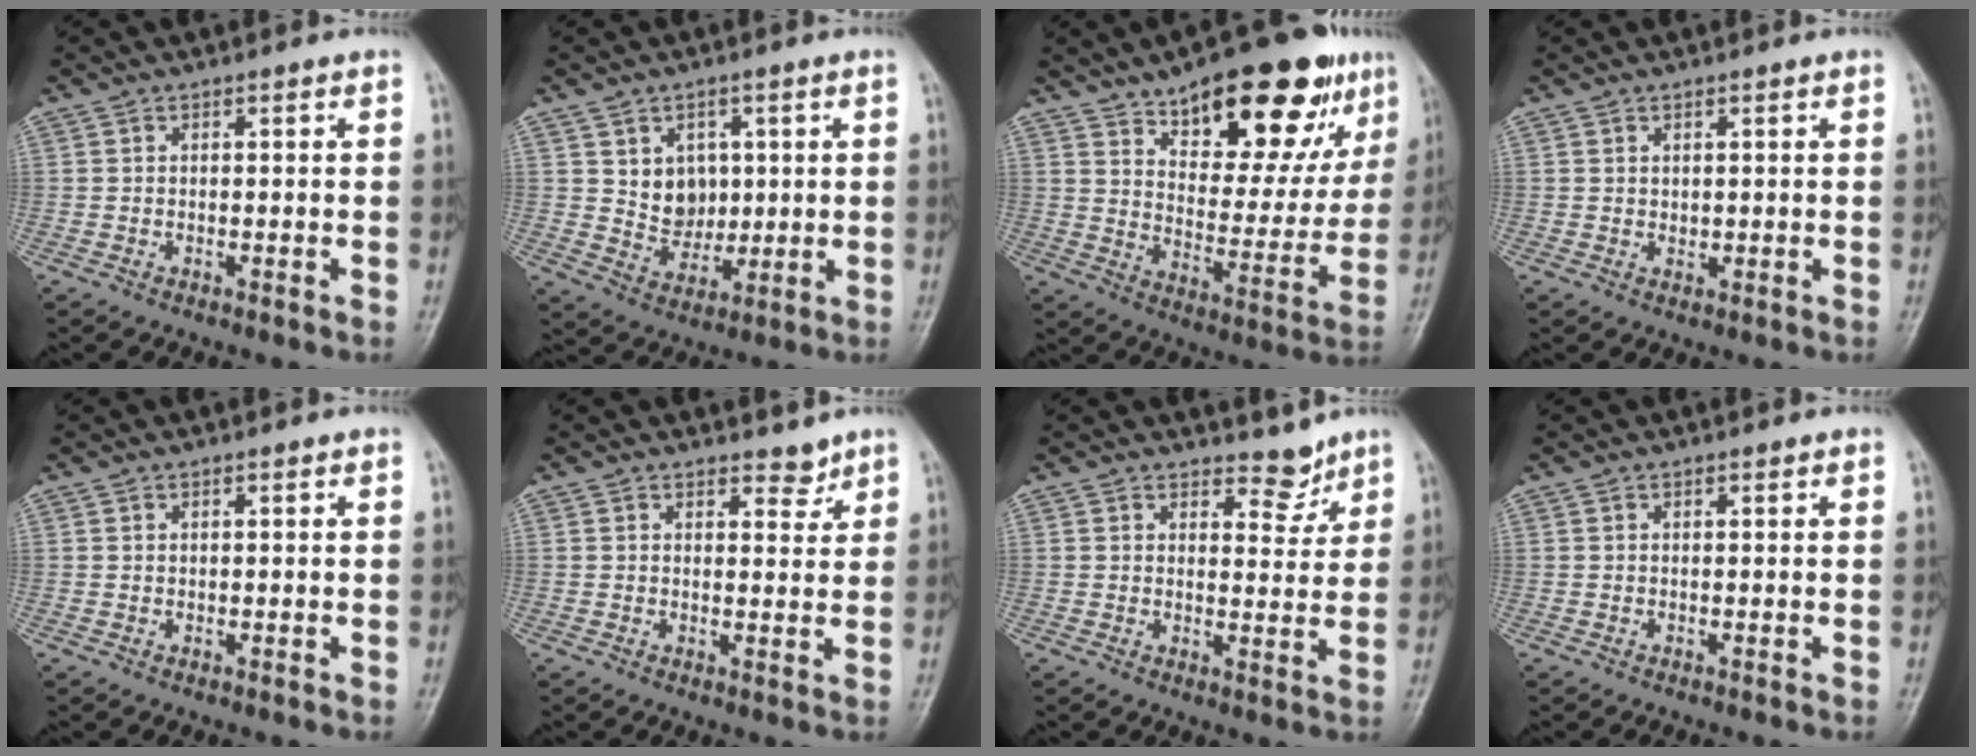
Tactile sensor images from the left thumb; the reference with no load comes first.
{"total": 7.6, "force": [1.8, 6.2, 3.9], "torque": [-0.026, -0.013, 0.041]}
{"total": 24.6, "force": [14.5, 10.2, 17.1], "torque": [-0.194, -0.044, 0.217]}
{"total": 1.6, "force": [0.5, 1.1, 0.9], "torque": [-0.011, -0.004, 0.011]}
{"total": 0.7, "force": [0.3, 0.5, 0.4], "torque": [-0.001, -0.001, 0.004]}
{"total": 2.9, "force": [2.3, 1.4, 0.9], "torque": [0.005, -0.017, 0.033]}
{"total": 4.3, "force": [3.6, 2.1, 1.0], "torque": [0.012, -0.029, 0.053]}
{"total": 0.6, "force": [0.3, 0.3, 0.4], "torque": [-0.005, 0.000, 0.003]}